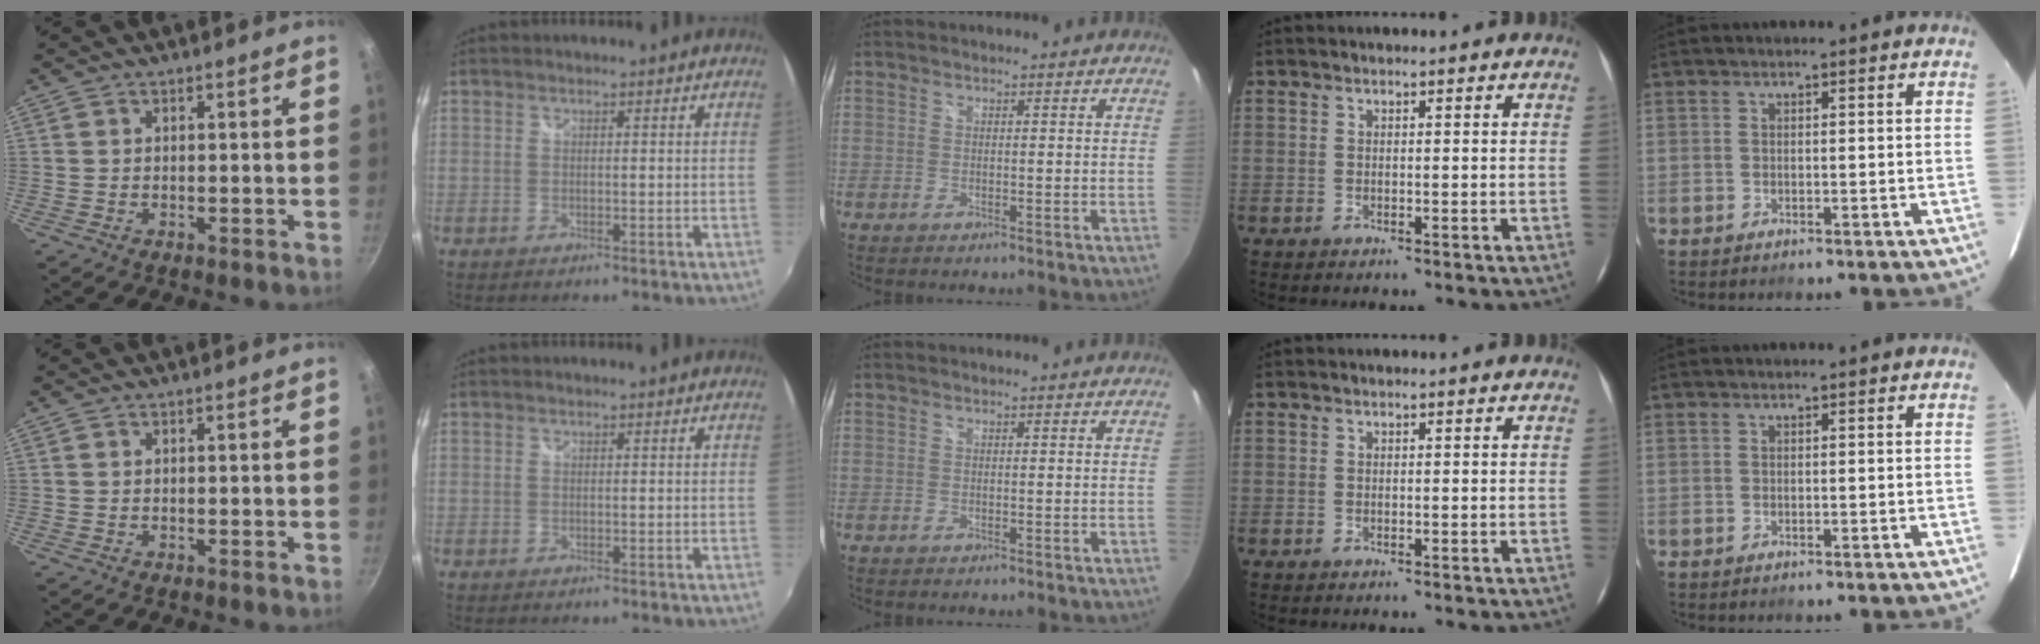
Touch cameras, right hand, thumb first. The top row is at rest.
{}